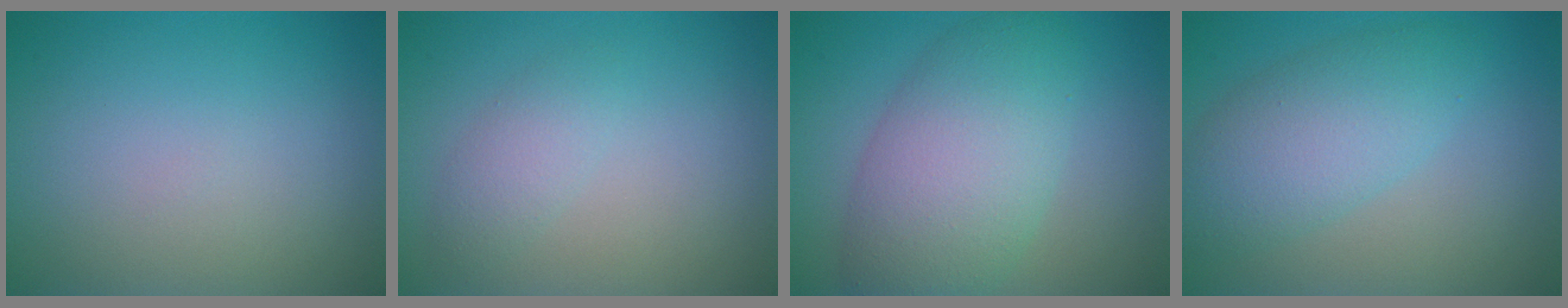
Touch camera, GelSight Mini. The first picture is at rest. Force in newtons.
{"total": 1.8, "press": 1.8, "slide": 0.1}
{"total": 7.7, "press": 7.7, "slide": 0.3}
{"total": 5.3, "press": 5.3, "slide": 0.1}